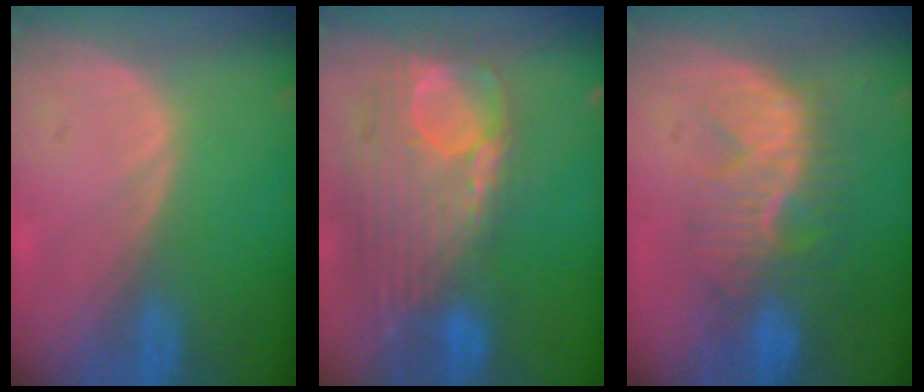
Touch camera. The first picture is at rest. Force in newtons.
{"total": 12.7, "press": 10.7, "slide": 6.8}
{"total": 9.7, "press": 8.6, "slide": 4.4}